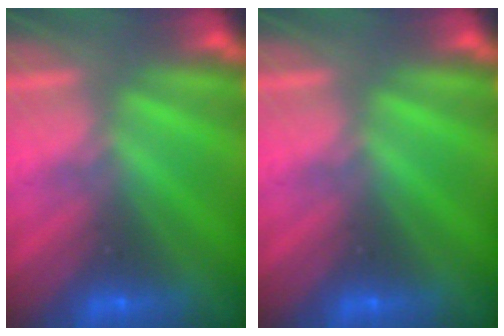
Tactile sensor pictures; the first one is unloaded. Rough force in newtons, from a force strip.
{"total": 0.0}